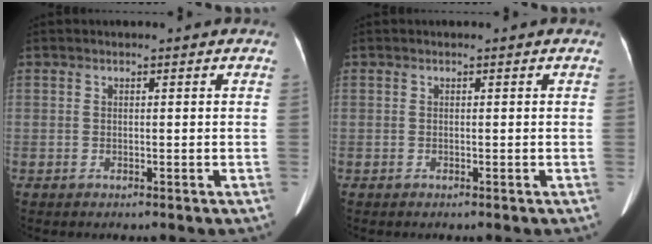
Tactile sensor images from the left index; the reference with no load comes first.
{"total": 0.0}